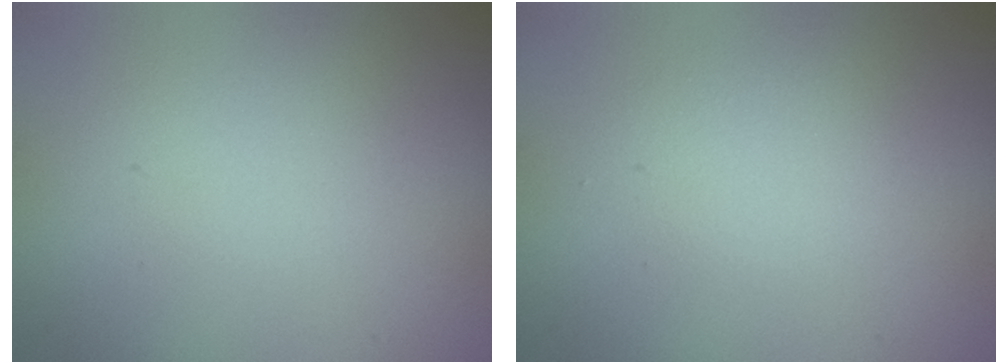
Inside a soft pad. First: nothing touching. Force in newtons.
{"total": 1.5, "press": 1.4, "slide": 0.1}